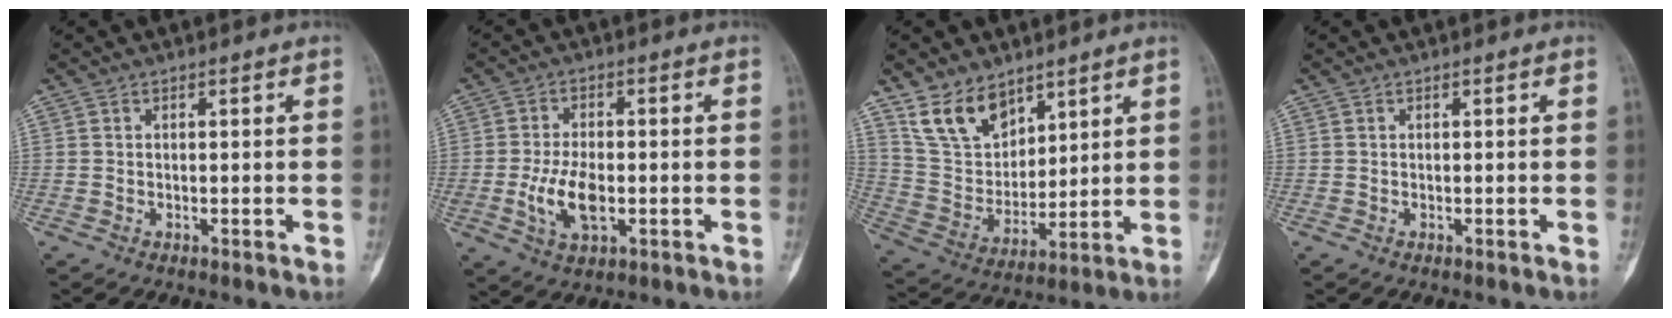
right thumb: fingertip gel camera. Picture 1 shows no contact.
{"total": 8.2, "force": [-1.6, 4.3, 6.8], "torque": [-0.132, 0.001, -0.023]}
{"total": 11.9, "force": [8.3, 7.0, 5.0], "torque": [-0.071, -0.044, 0.175]}
{"total": 0.0}